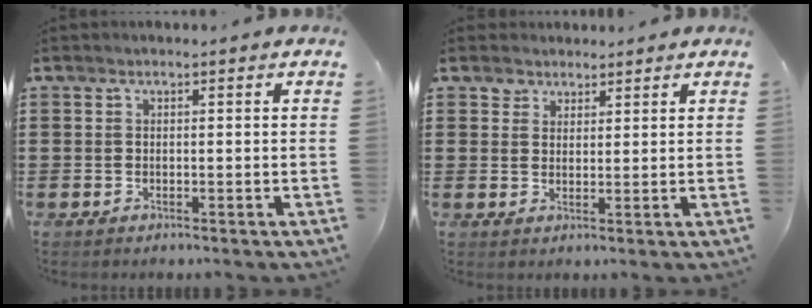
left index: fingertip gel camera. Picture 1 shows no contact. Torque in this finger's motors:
{"motor_torque": [0.04, 0.01, 0.01, -0.02]}